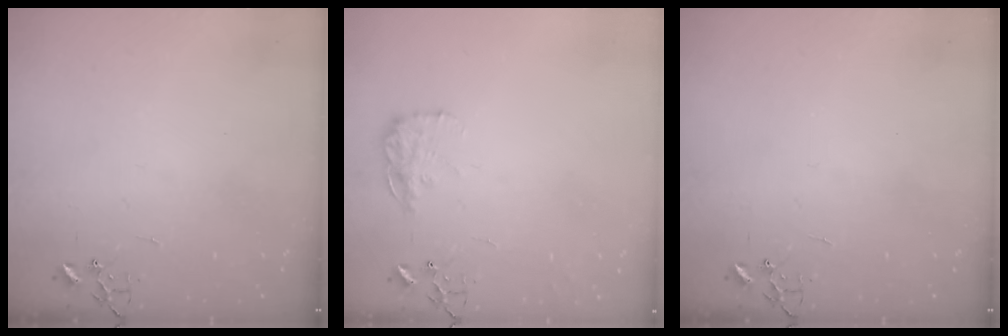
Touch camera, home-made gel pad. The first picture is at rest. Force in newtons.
{"total": 10.9, "press": 10.9, "slide": 0.4}
{"total": 0.0}